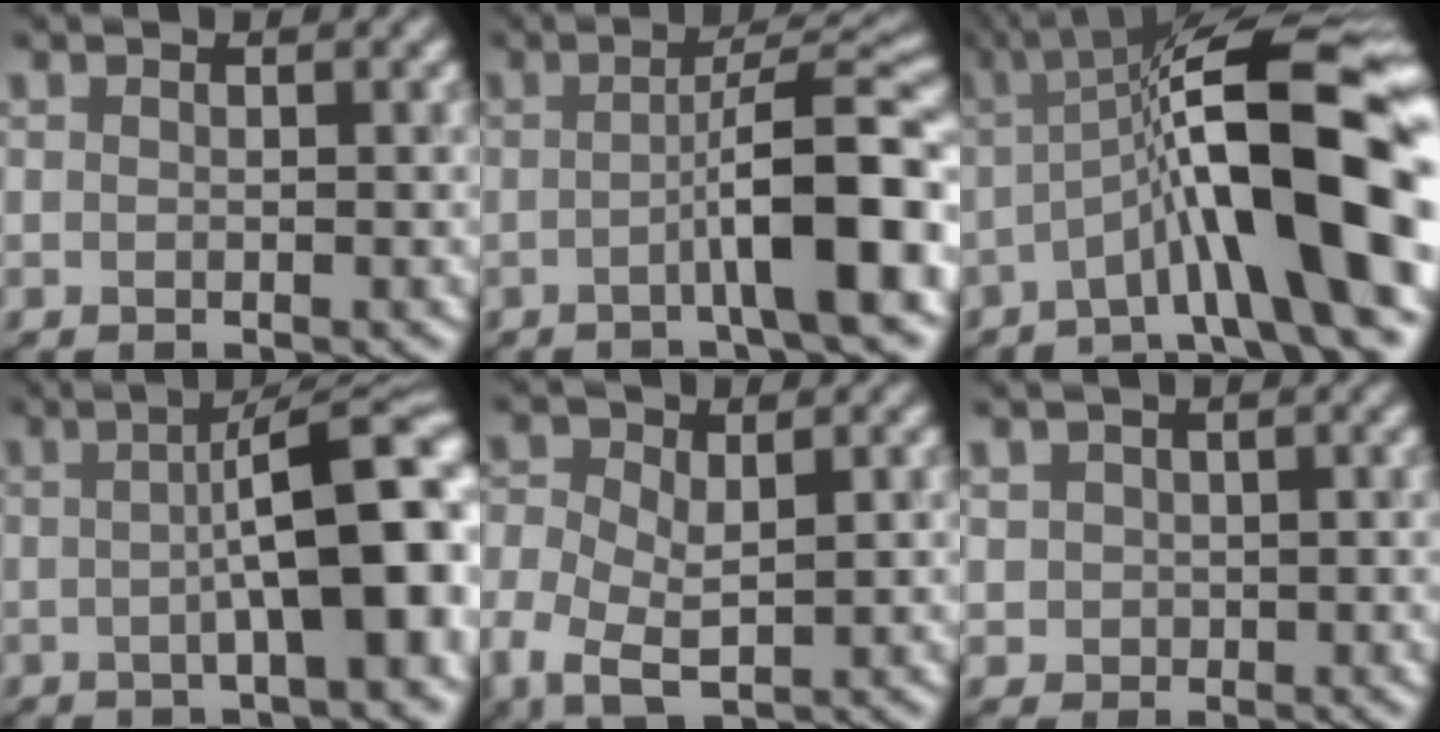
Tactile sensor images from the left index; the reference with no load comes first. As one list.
[{"total": 8.2, "force": [-2.1, 1.4, 7.8], "torque": [-0.104, 0.020, -0.042]}, {"total": 12.7, "force": [-1.9, 2.5, 12.3], "torque": [-0.186, 0.021, -0.039]}, {"total": 11.0, "force": [0.3, 3.0, 10.5], "torque": [-0.099, 0.016, -0.001]}, {"total": 5.9, "force": [-1.6, 3.4, 4.5], "torque": [-0.101, -0.011, -0.031]}, {"total": 1.4, "force": [0.4, 1.2, 0.4], "torque": [-0.009, -0.002, 0.011]}]